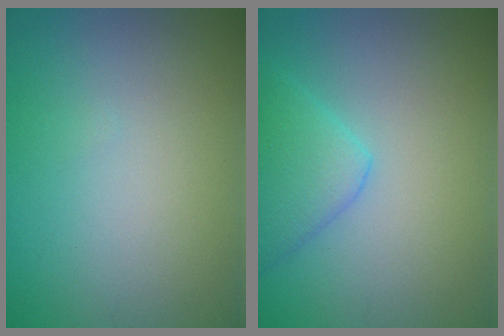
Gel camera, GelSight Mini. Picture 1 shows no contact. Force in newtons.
{"total": 3.6, "press": 3.6, "slide": 0.3}